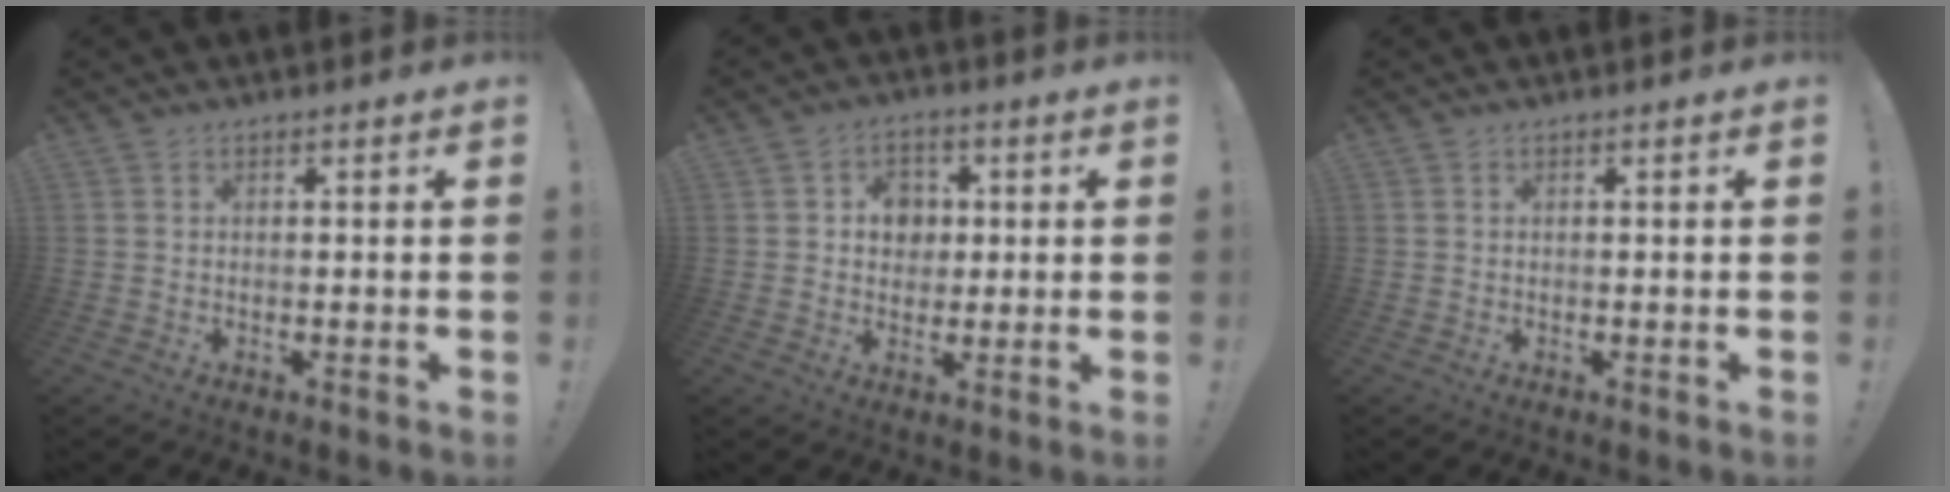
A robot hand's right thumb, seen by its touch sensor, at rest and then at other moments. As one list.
[{"total": 7.1, "force": [1.3, 6.4, 2.7], "torque": [-0.035, -0.001, 0.024]}, {"total": 0.0}]